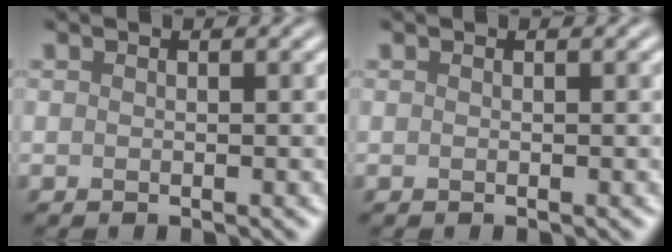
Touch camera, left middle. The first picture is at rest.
{"total": 0.0}